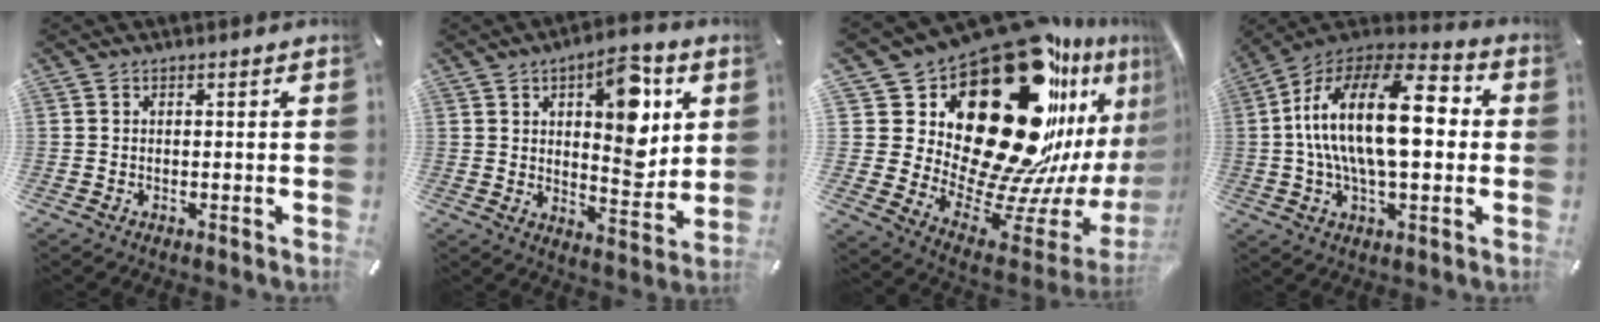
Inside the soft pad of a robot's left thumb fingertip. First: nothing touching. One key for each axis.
{"total": 14.1, "fx": 5.8, "fy": 7.1, "fz": 10.7, "tx": -0.128, "ty": -0.030, "tz": 0.095}
{"total": 39.4, "fx": 18.7, "fy": 20.5, "fz": 28.0, "tx": -0.389, "ty": -0.239, "tz": 0.398}
{"total": 24.1, "fx": 1.8, "fy": 12.2, "fz": 20.7, "tx": -0.392, "ty": -0.004, "tz": 0.017}